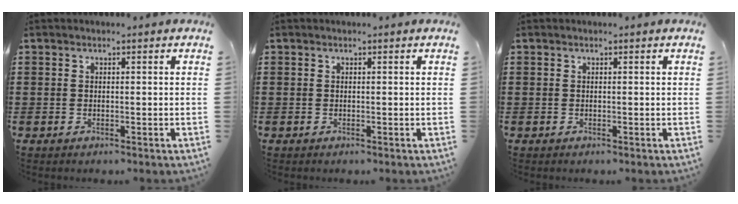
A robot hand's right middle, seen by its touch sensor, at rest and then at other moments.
{"total": 0.0}
{"total": 0.0}